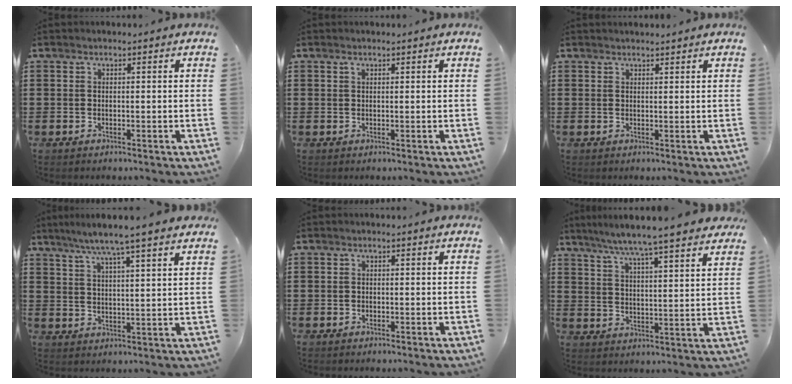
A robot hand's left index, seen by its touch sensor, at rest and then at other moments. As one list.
[{"total": 0.7, "force": [0.4, 0.2, 0.5], "torque": [-0.012, 0.001, 0.008]}, {"total": 1.0, "force": [1.0, 0.1, 0.2], "torque": [-0.005, -0.001, 0.019]}, {"total": 6.3, "force": [5.1, -0.6, 3.6], "torque": [-0.085, -0.018, 0.086]}, {"total": 0.6, "force": [-0.4, 0.4, 0.2], "torque": [-0.004, 0.002, -0.008]}, {"total": 6.4, "force": [5.5, -0.8, 3.0], "torque": [-0.080, -0.034, 0.091]}]